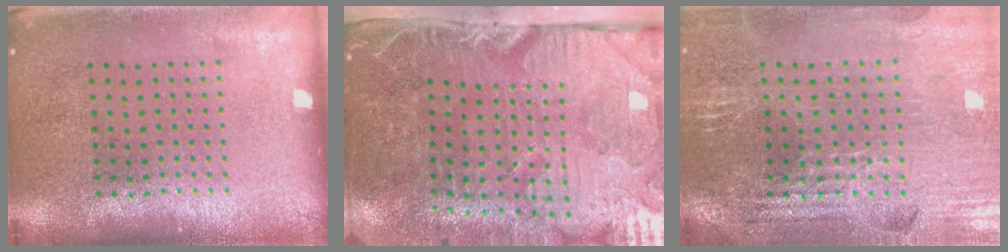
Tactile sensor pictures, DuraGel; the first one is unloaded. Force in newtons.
{"total": 5.1, "press": 4.3, "slide": 2.7}
{"total": 2.9, "press": 2.8, "slide": 0.4}